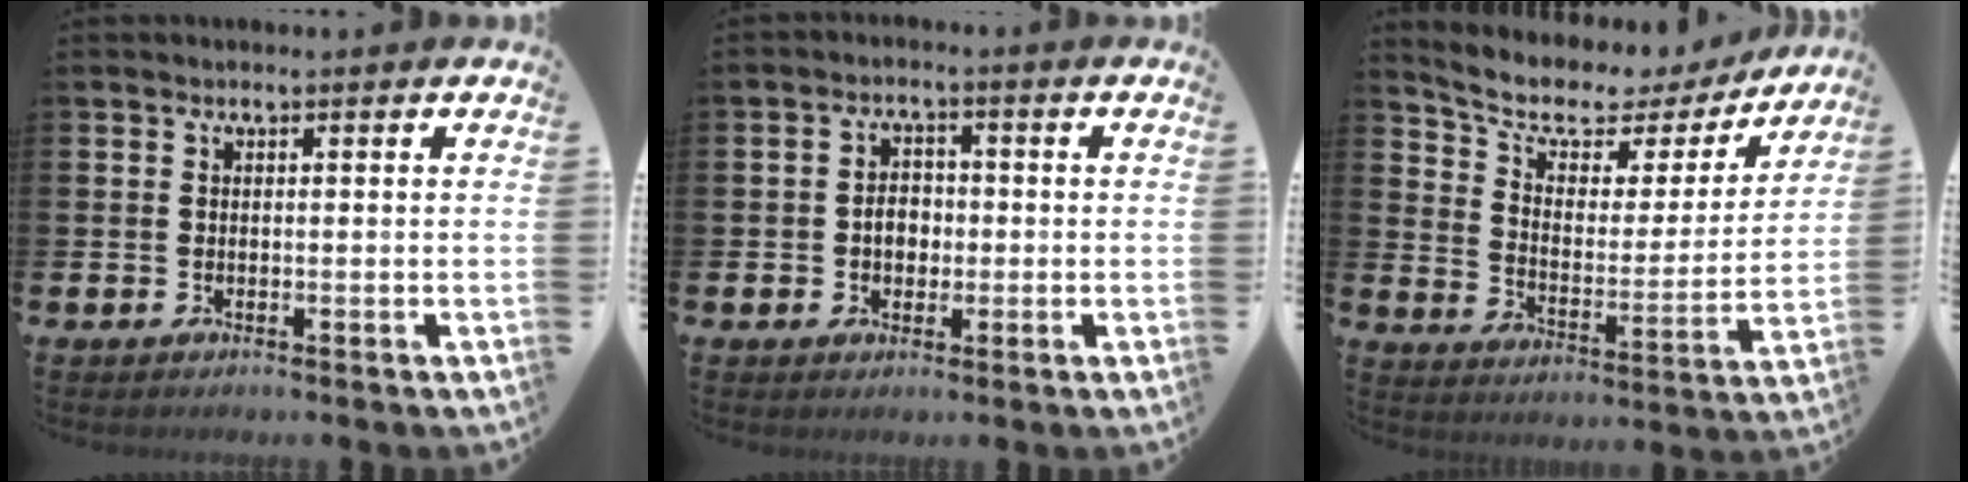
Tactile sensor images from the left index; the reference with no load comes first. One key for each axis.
{"total": 3.2, "fx": -0.5, "fy": 2.4, "fz": 2.1, "tx": -0.023, "ty": 0.001, "tz": -0.016}
{"total": 6.8, "fx": 5.5, "fy": 3.1, "fz": 2.4, "tx": -0.081, "ty": -0.034, "tz": 0.090}